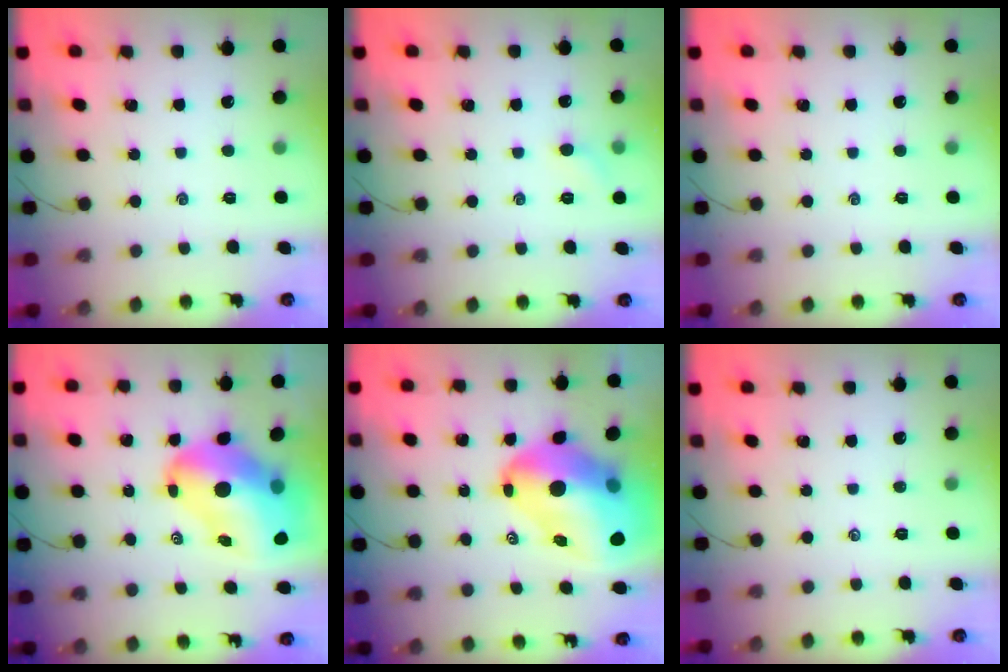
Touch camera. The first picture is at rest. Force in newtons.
{"total": 4.4, "press": 4.2, "slide": 1.3}
{"total": 0.0}
{"total": 18.9, "press": 18.1, "slide": 5.5}
{"total": 21.8, "press": 20.9, "slide": 6.0}
{"total": 0.0}